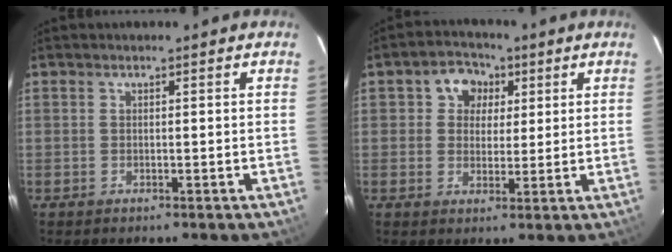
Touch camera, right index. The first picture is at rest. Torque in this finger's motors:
{"motor_torque": [0.13, 0.03, 0.17, 0.04]}